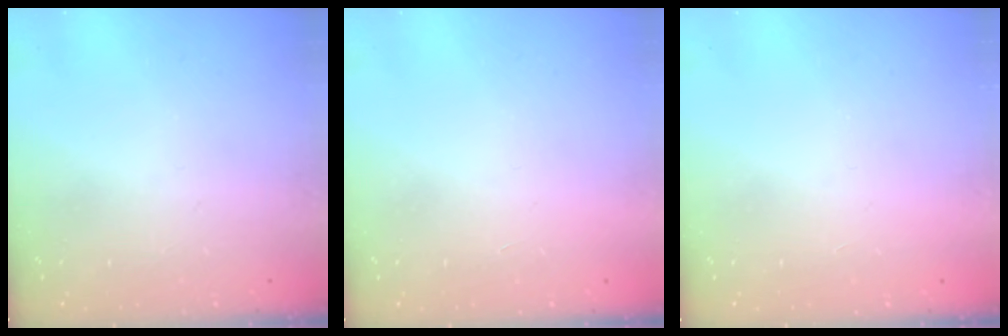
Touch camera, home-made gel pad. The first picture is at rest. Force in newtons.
{"total": 1.7, "press": 1.7, "slide": 0.1}
{"total": 1.5, "press": 1.5, "slide": 0.1}